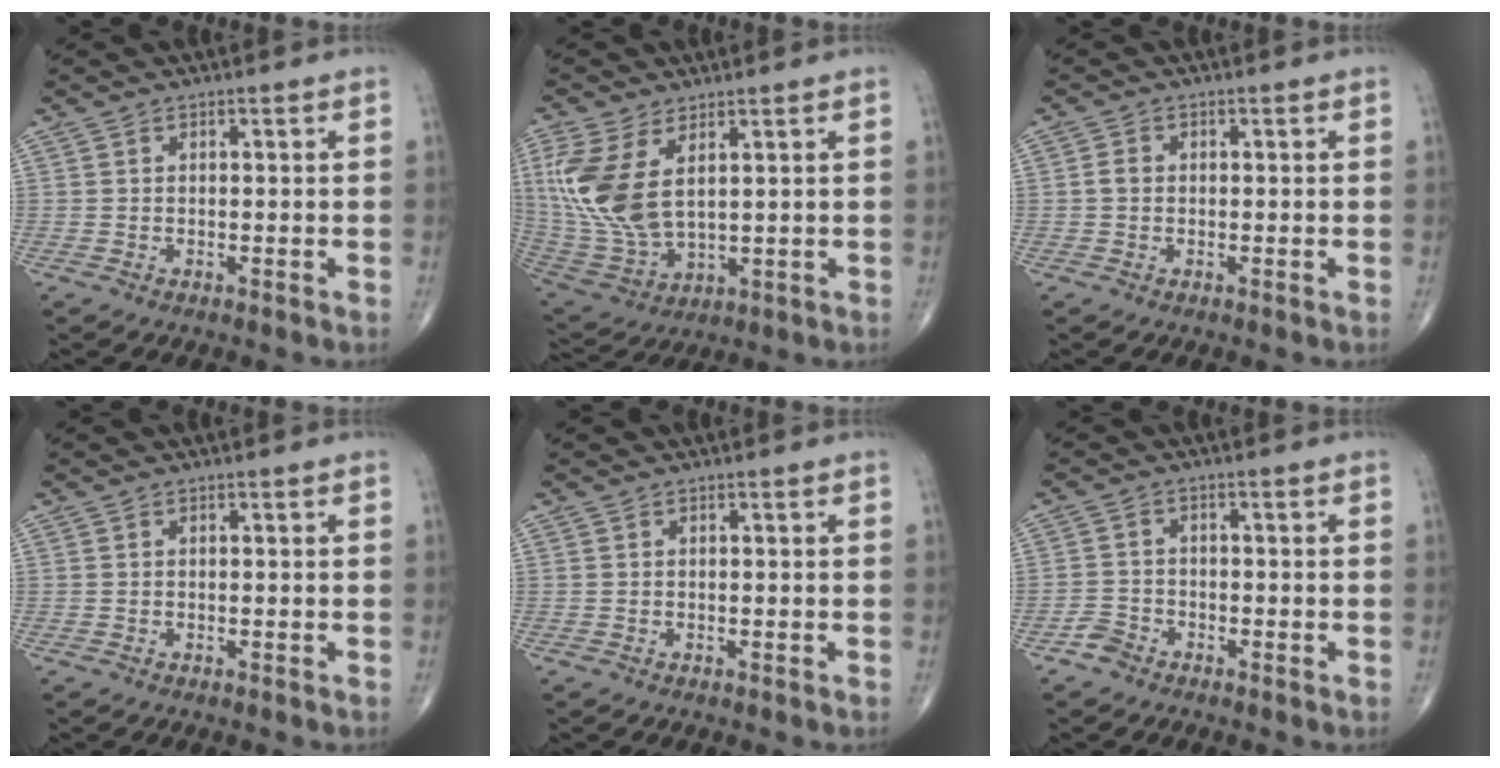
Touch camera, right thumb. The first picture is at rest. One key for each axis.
{"total": 14.3, "fx": 4.1, "fy": 7.5, "fz": 11.5, "tx": -0.258, "ty": -0.016, "tz": 0.098}
{"total": 1.6, "fx": -0.1, "fy": 1.3, "fz": 0.9, "tx": -0.014, "ty": 0.004, "tz": -0.003}
{"total": 0.0}
{"total": 0.0}
{"total": 2.6, "fx": -1.9, "fy": 1.6, "fz": 0.4, "tx": -0.005, "ty": 0.009, "tz": -0.042}